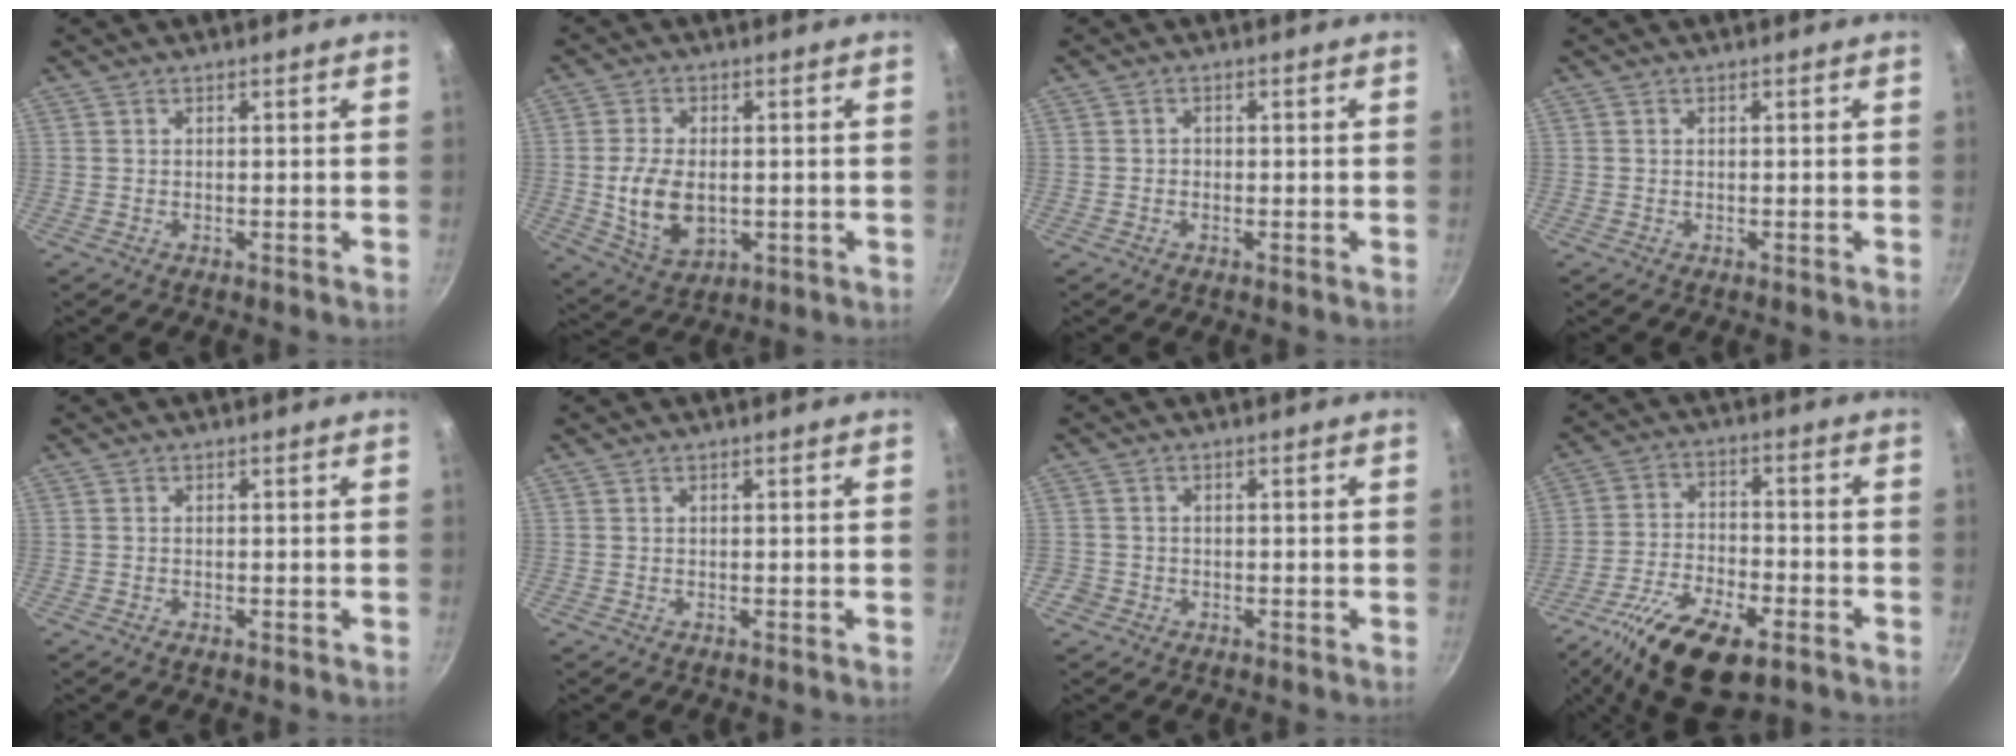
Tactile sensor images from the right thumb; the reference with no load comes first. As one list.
[{"total": 10.3, "force": [-0.5, 6.5, 7.9], "torque": [-0.141, -0.004, 0.003]}, {"total": 0.9, "force": [-0.2, 0.8, 0.3], "torque": [-0.004, 0.003, -0.005]}, {"total": 0.0}, {"total": 0.6, "force": [-0.4, 0.4, 0.4], "torque": [-0.006, 0.000, -0.008]}, {"total": 0.0}, {"total": 1.9, "force": [-0.9, 1.7, 0.3], "torque": [-0.001, 0.009, -0.013]}, {"total": 17.0, "force": [-9.5, 7.6, 11.8], "torque": [-0.205, 0.029, -0.168]}]